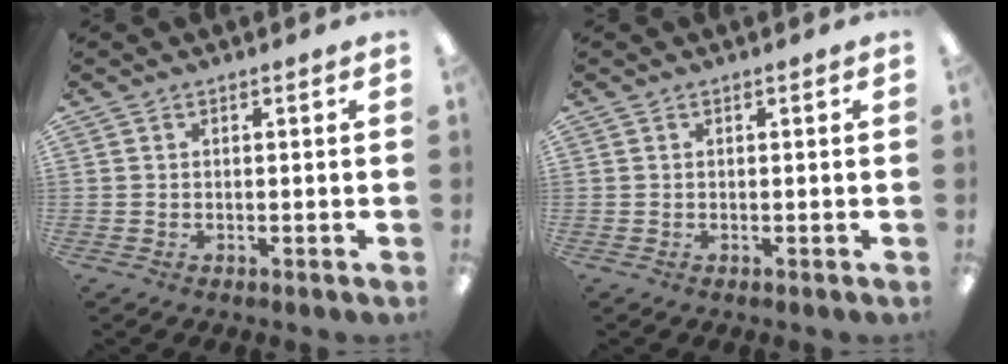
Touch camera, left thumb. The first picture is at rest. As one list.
[{"total": 0.0}]